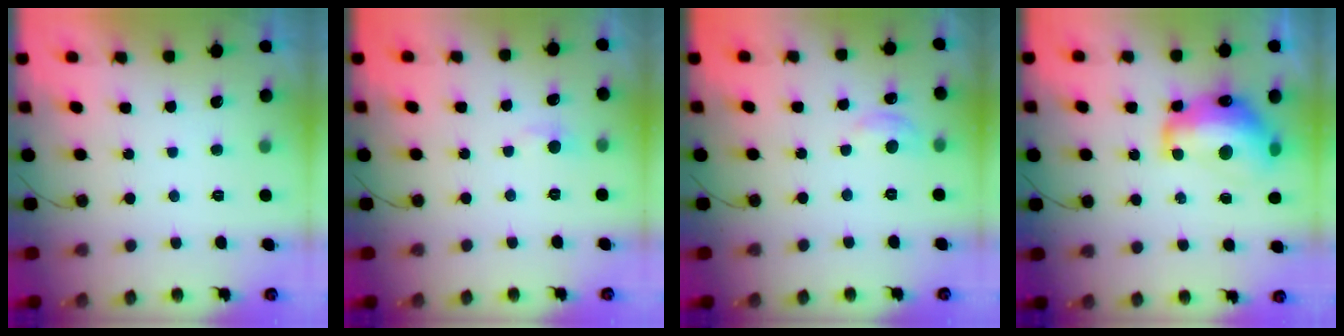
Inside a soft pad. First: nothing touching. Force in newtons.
{"total": 3.9, "press": 3.9, "slide": 0.5}
{"total": 6.2, "press": 6.2, "slide": 0.5}
{"total": 16.1, "press": 16.0, "slide": 1.5}